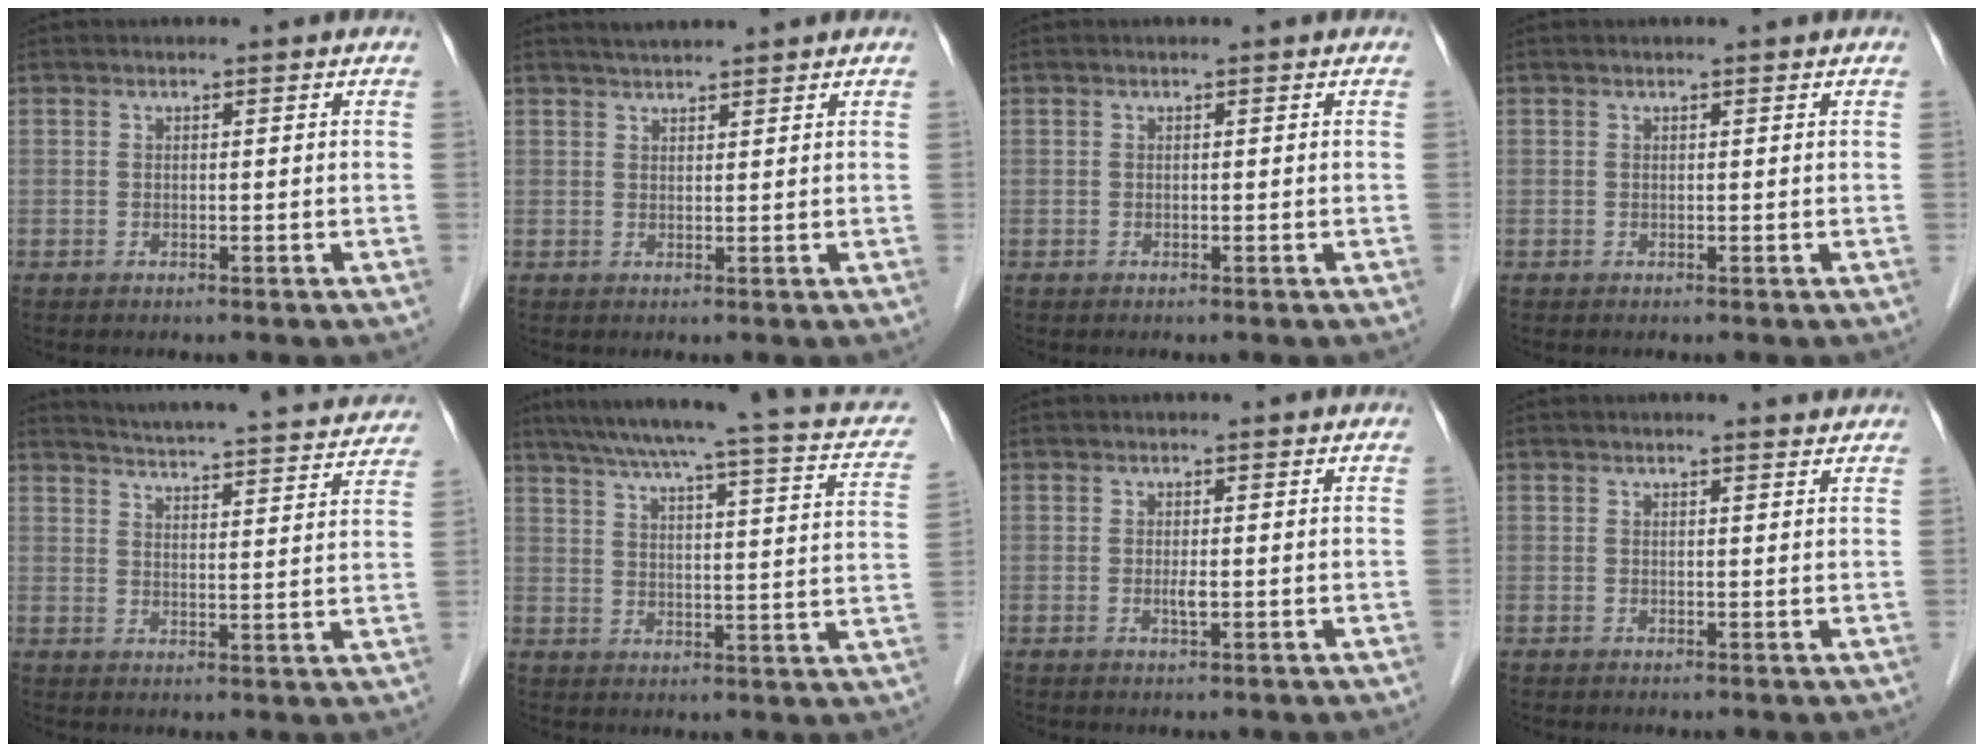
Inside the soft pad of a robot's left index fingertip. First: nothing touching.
{"total": 2.7, "force": [2.6, 0.0, 1.0], "torque": [-0.016, 0.016, 0.045]}
{"total": 0.0}
{"total": 0.0}
{"total": 23.1, "force": [21.8, 2.4, 7.0], "torque": [-0.106, -0.034, 0.264]}
{"total": 21.4, "force": [16.5, 2.6, 13.4], "torque": [-0.200, 0.009, 0.194]}
{"total": 1.2, "force": [-0.3, 0.1, 1.1], "torque": [-0.022, -0.006, -0.005]}
{"total": 1.9, "force": [1.8, 0.2, 0.5], "torque": [-0.013, 0.002, 0.018]}